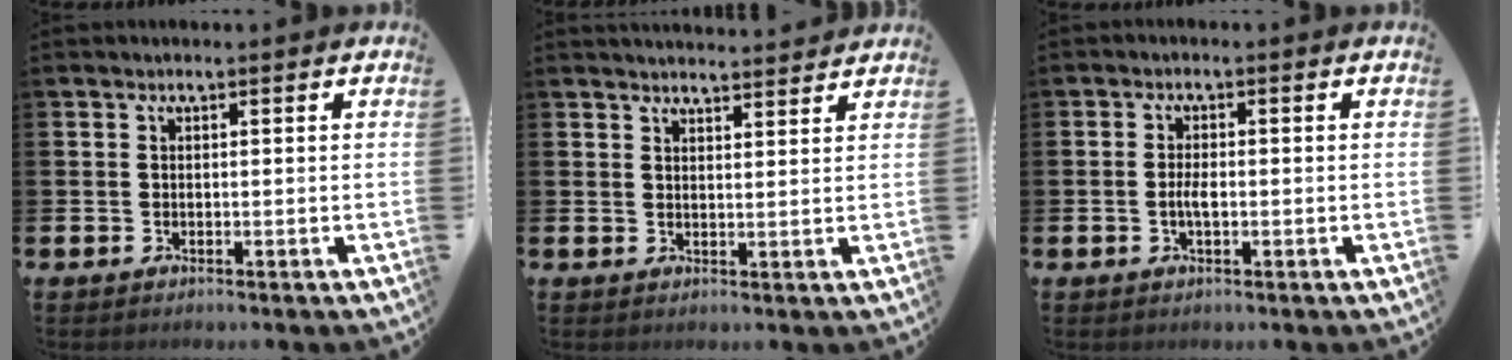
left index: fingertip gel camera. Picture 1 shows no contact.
{"total": 3.1, "force": [3.1, 0.1, 0.0], "torque": [-0.007, -0.018, 0.056]}
{"total": 2.1, "force": [-0.5, 0.8, 1.9], "torque": [-0.032, 0.000, -0.011]}